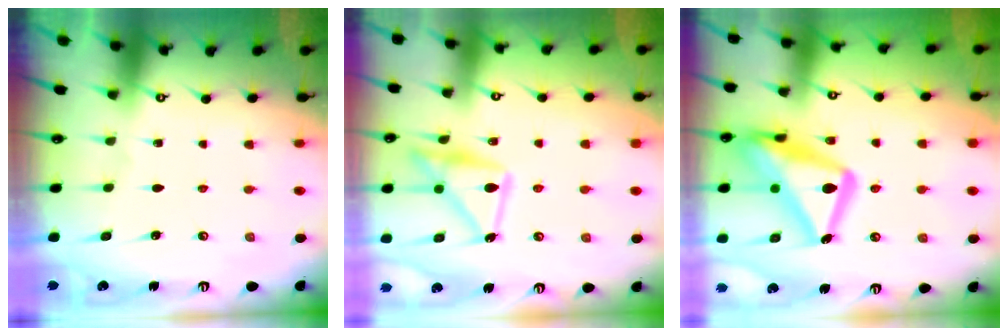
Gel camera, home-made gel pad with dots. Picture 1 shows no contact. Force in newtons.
{"total": 16.6, "press": 16.6, "slide": 0.9}
{"total": 23.0, "press": 22.9, "slide": 1.9}